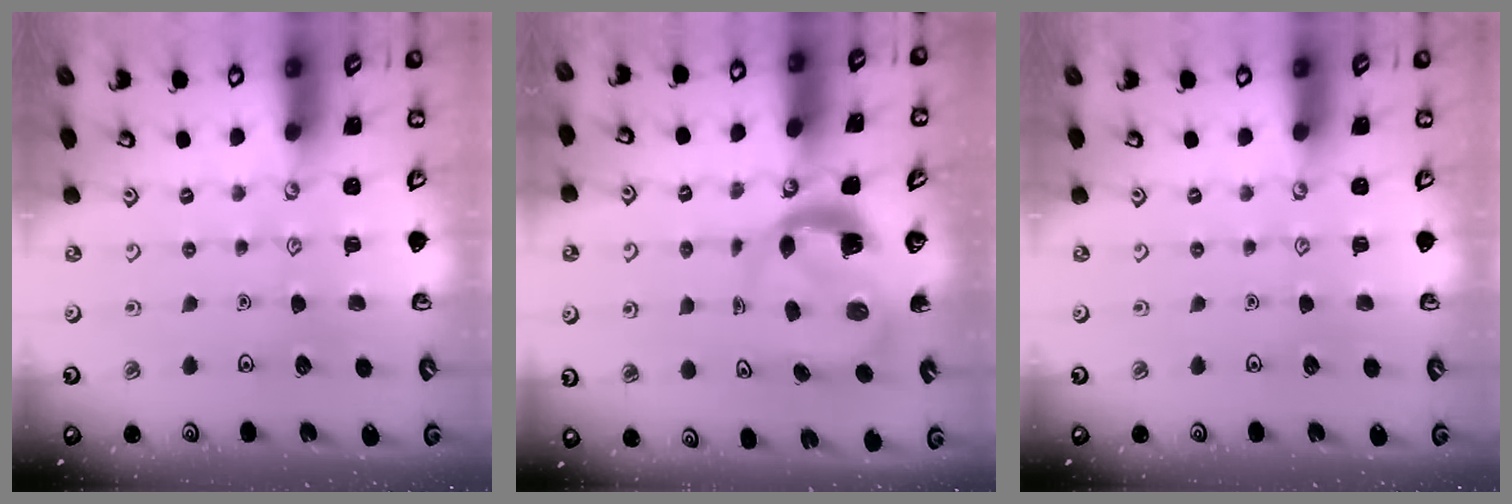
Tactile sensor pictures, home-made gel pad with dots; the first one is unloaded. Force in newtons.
{"total": 4.8, "press": 4.8, "slide": 0.7}
{"total": 0.0}